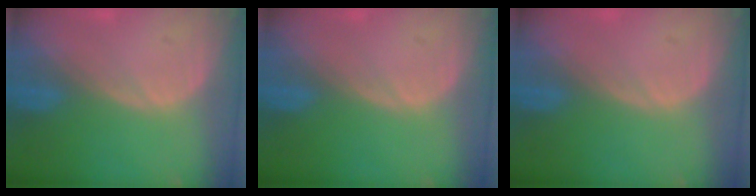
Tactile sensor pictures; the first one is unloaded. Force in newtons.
{"total": 0.0}
{"total": 0.0}